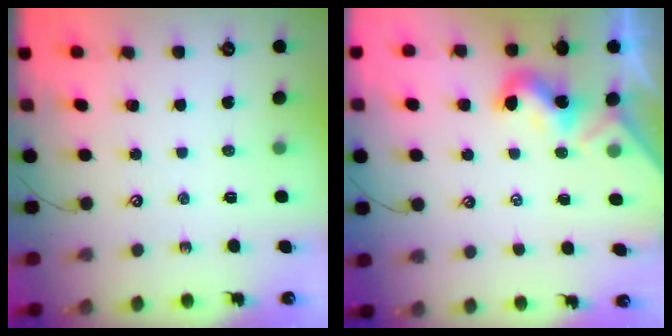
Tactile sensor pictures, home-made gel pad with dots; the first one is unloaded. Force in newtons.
{"total": 1.9, "press": 1.9, "slide": 0.4}